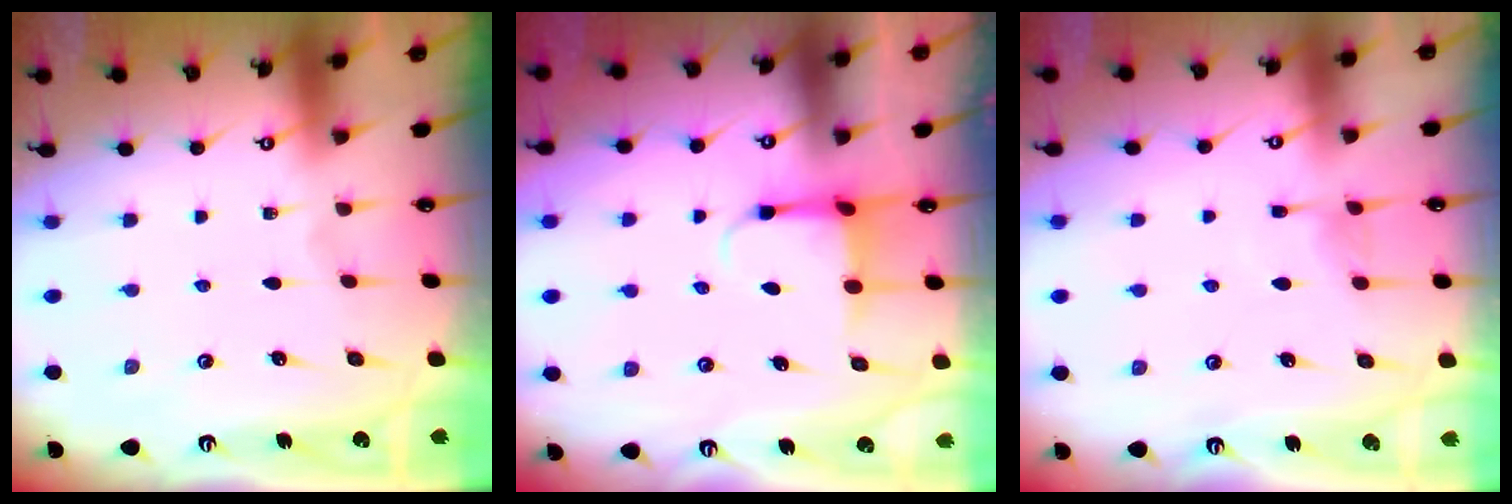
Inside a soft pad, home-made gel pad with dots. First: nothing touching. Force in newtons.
{"total": 3.8, "press": 3.6, "slide": 1.3}
{"total": 6.0, "press": 6.0, "slide": 0.6}